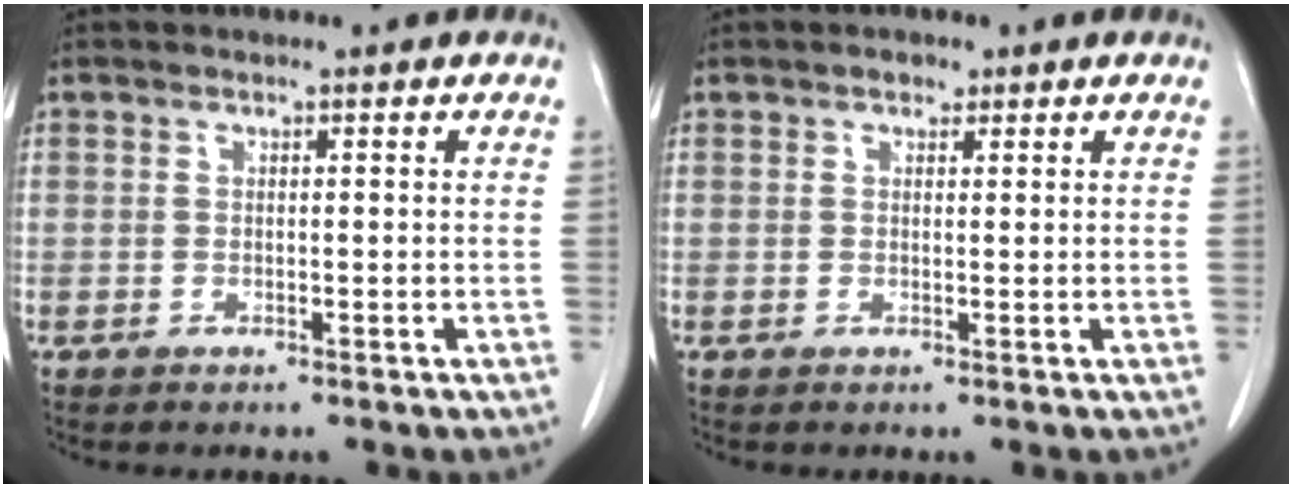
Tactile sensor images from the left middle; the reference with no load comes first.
{"total": 1.0, "force": [0.7, 0.6, 0.4], "torque": [-0.010, 0.000, 0.008]}